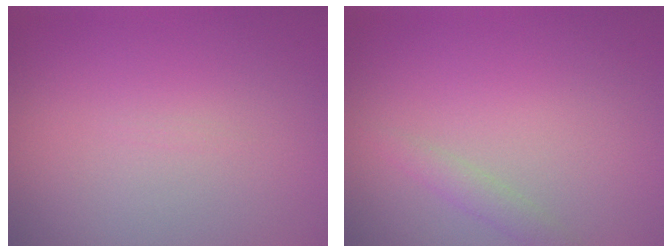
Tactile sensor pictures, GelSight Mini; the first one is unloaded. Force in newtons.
{"total": 1.3, "press": 1.3, "slide": 0.2}